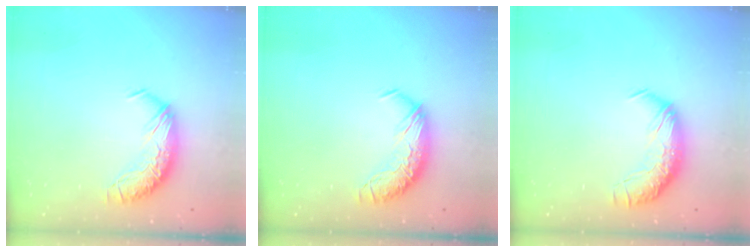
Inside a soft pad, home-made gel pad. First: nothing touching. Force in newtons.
{"total": 0.0}
{"total": 2.3, "press": 0.9, "slide": 2.2}